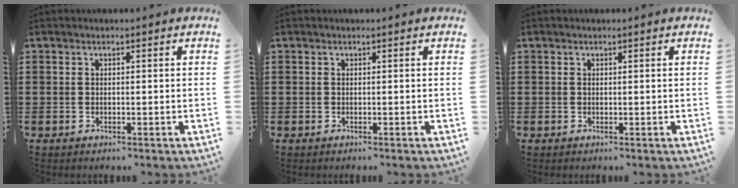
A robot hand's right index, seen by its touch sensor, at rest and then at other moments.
{"total": 0.0}
{"total": 0.0}